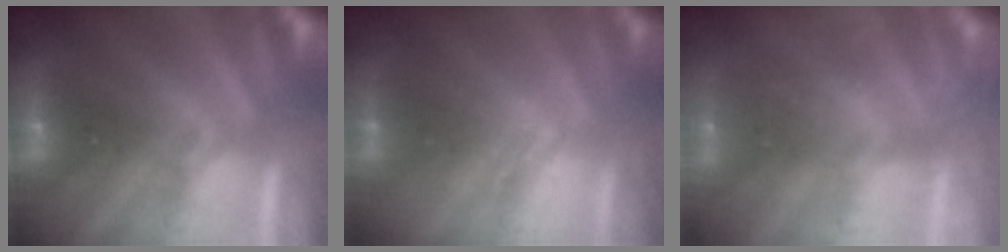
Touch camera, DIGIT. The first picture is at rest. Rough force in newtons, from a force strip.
{"total": 1.0}
{"total": 2.3}